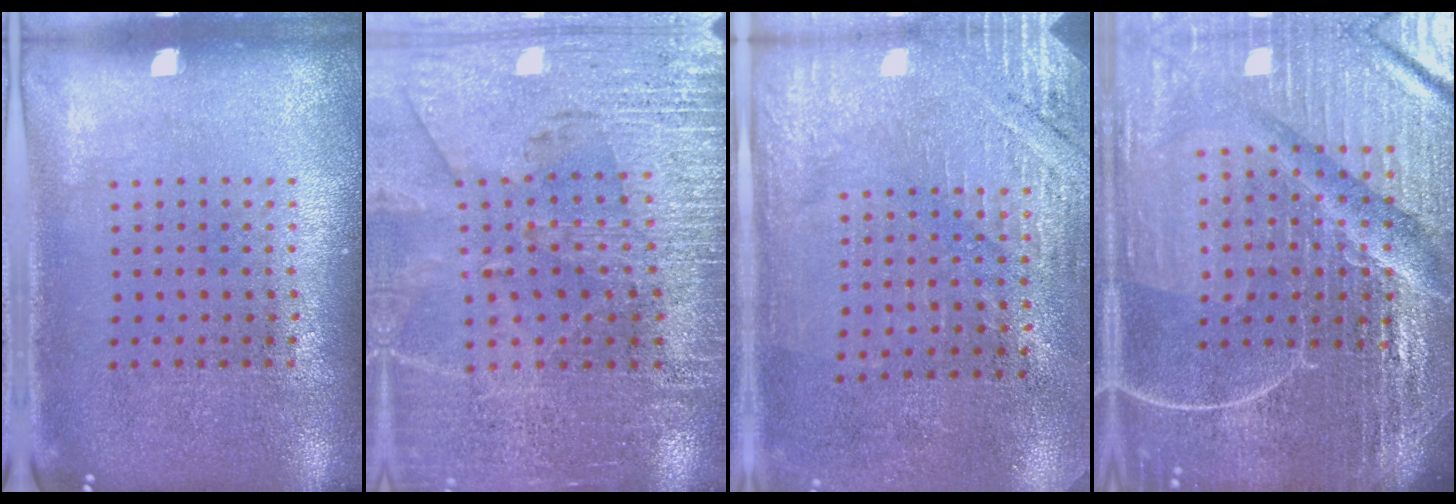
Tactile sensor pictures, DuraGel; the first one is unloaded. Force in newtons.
{"total": 3.0, "press": 2.9, "slide": 0.6}
{"total": 2.8, "press": 2.6, "slide": 0.9}
{"total": 7.0, "press": 6.1, "slide": 3.4}